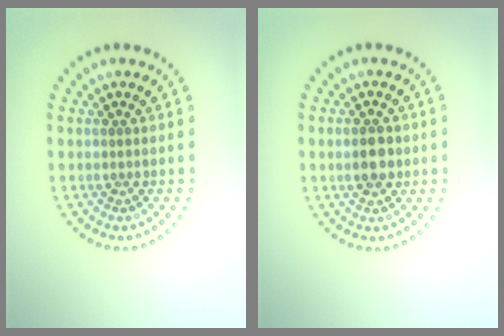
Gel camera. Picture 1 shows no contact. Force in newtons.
{"total": 3.1, "press": 3.1, "slide": 0.2}